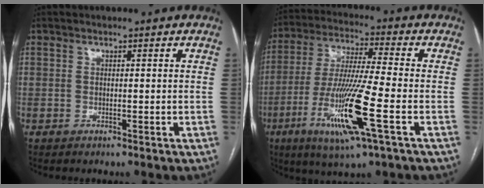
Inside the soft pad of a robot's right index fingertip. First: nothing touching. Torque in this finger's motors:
{"motor_torque": [2.07, -0.06, 1.05, 0.21]}